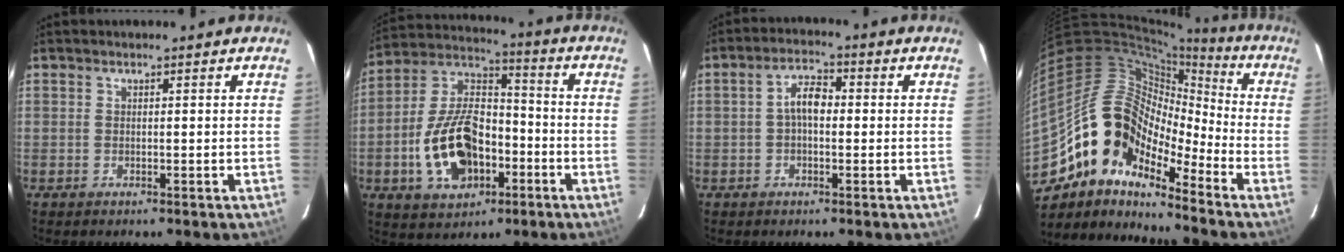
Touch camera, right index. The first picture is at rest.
{"total": 17.4, "force": [-5.6, 10.5, 12.7], "torque": [-0.262, 0.019, -0.084]}
{"total": 4.6, "force": [-0.1, 2.4, 3.9], "torque": [-0.074, 0.017, -0.003]}
{"total": 15.3, "force": [-9.8, 7.9, 8.7], "torque": [-0.150, 0.009, -0.205]}